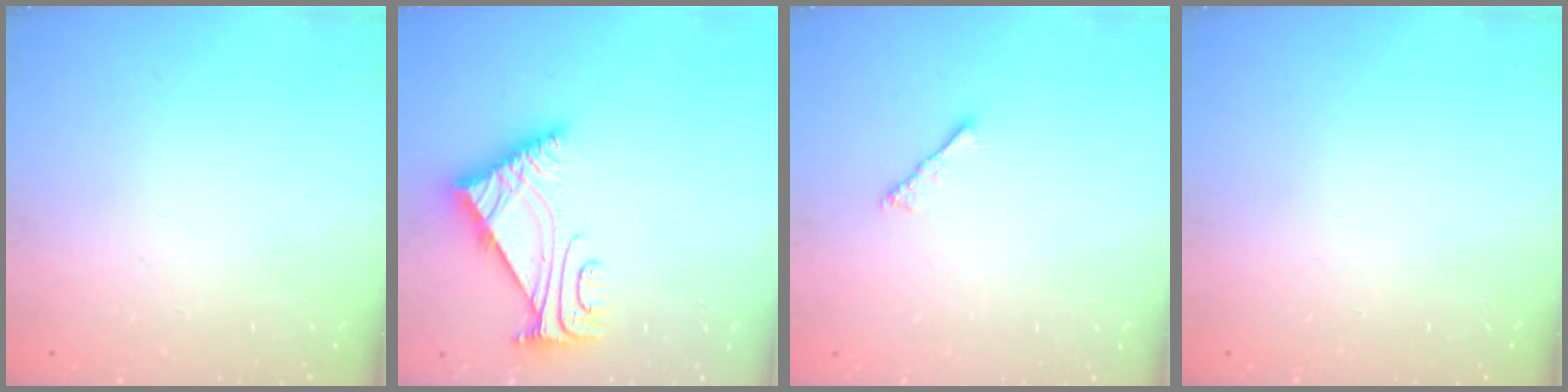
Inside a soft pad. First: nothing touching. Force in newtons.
{"total": 7.4, "press": 7.3, "slide": 1.0}
{"total": 2.1, "press": 2.1, "slide": 0.5}
{"total": 0.0}